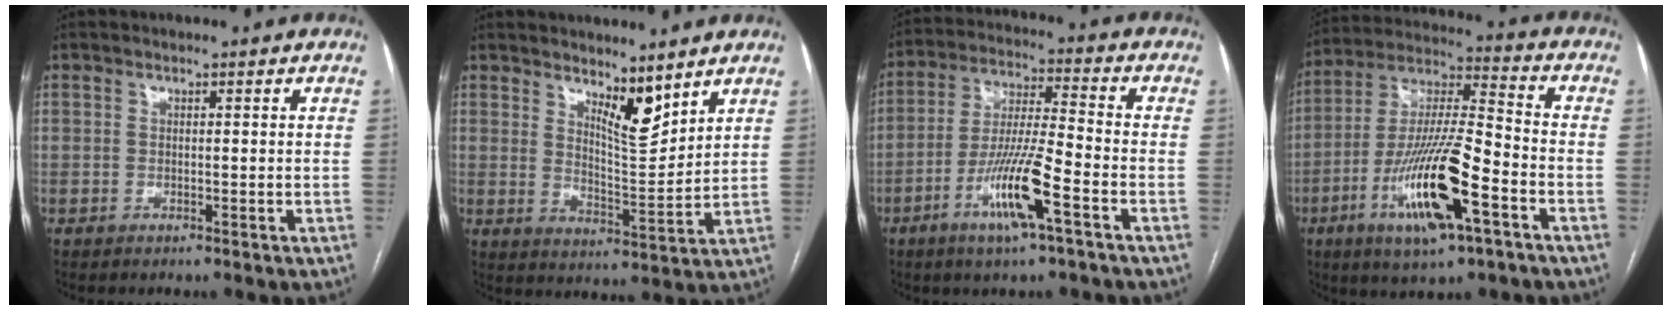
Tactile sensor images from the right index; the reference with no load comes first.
{"total": 6.2, "force": [4.8, 1.3, 3.8], "torque": [-0.069, -0.020, 0.086]}
{"total": 11.6, "force": [-5.4, 0.6, 10.3], "torque": [-0.198, -0.008, -0.102]}
{"total": 17.5, "force": [-7.1, 2.9, 15.8], "torque": [-0.312, -0.013, -0.122]}